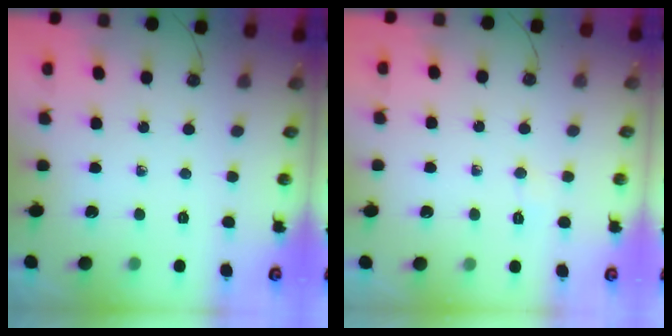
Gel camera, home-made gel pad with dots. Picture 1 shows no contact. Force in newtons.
{"total": 2.6, "press": 2.5, "slide": 0.5}